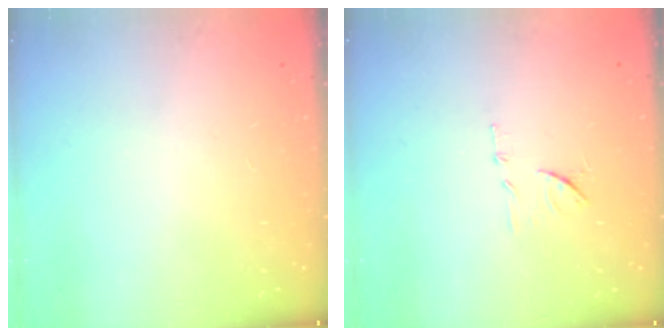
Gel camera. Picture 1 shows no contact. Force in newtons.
{"total": 8.2, "press": 8.2, "slide": 0.6}